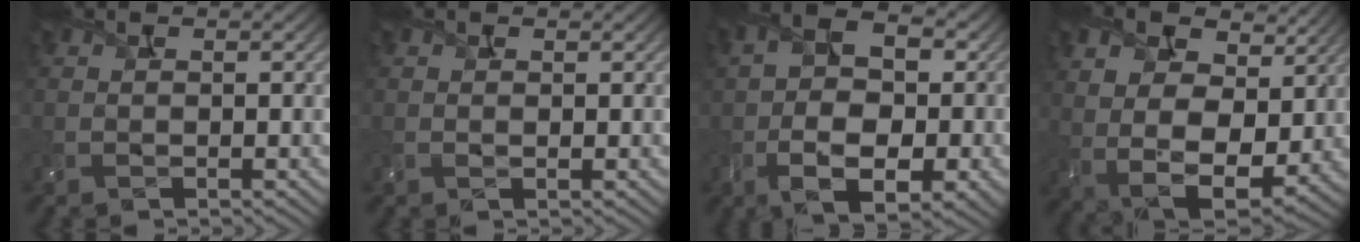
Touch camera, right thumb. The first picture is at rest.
{"total": 0.8, "force": [0.4, 0.3, 0.6], "torque": [-0.013, 0.003, 0.005]}
{"total": 11.2, "force": [-1.8, 6.6, 8.9], "torque": [-0.176, -0.007, -0.035]}
{"total": 13.8, "force": [4.4, 8.5, 9.9], "torque": [-0.208, 0.005, 0.080]}